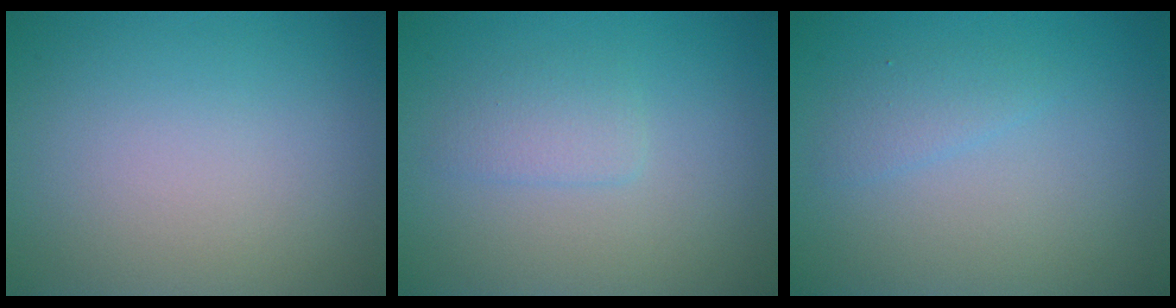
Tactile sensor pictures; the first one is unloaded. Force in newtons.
{"total": 1.6, "press": 1.6, "slide": 0.0}
{"total": 1.2, "press": 1.2, "slide": 0.1}